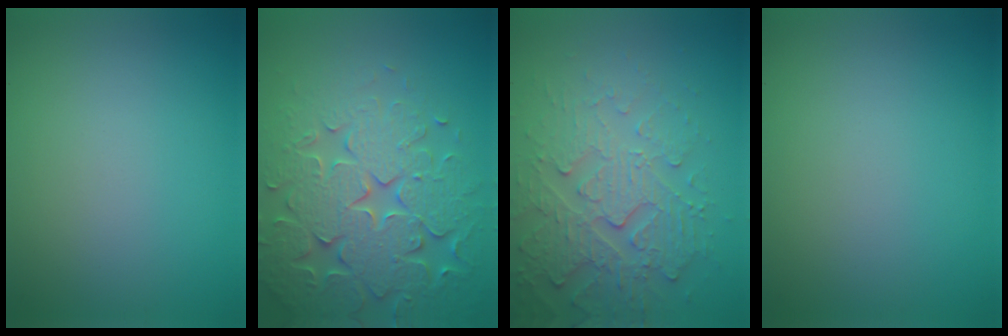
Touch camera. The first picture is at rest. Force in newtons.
{"total": 7.8, "press": 7.6, "slide": 1.6}
{"total": 4.4, "press": 4.4, "slide": 0.5}
{"total": 0.0}